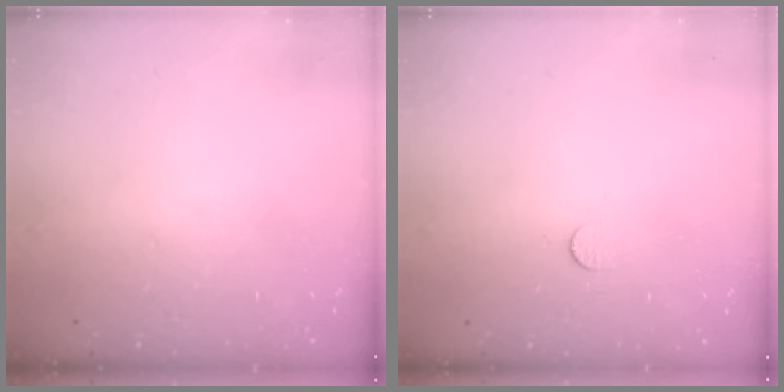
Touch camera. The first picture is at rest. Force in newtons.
{"total": 3.7, "press": 3.7, "slide": 0.4}